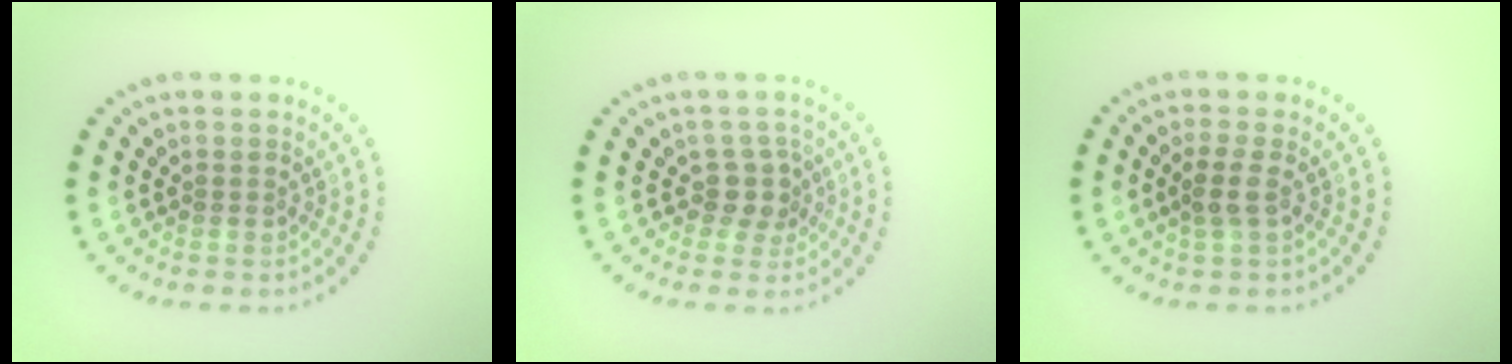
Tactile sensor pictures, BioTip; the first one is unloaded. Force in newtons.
{"total": 2.2, "press": 1.7, "slide": 1.3}
{"total": 1.7, "press": 1.5, "slide": 0.8}